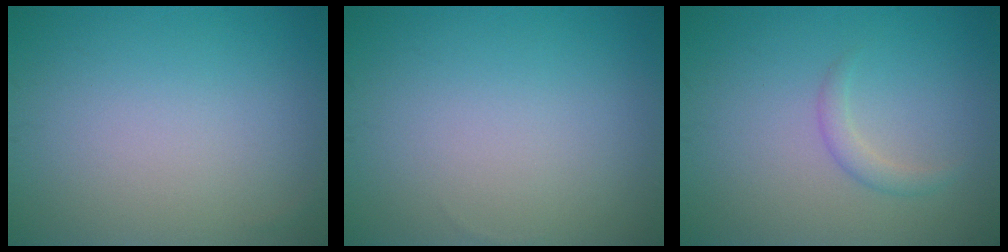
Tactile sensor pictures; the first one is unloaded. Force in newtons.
{"total": 0.0}
{"total": 1.4, "press": 1.4, "slide": 0.0}